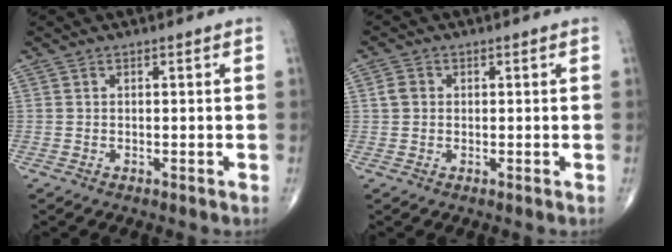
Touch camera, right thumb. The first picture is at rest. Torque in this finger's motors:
{"motor_torque": [-0.22, 0.12, 0.23, 0.12, 0.00]}